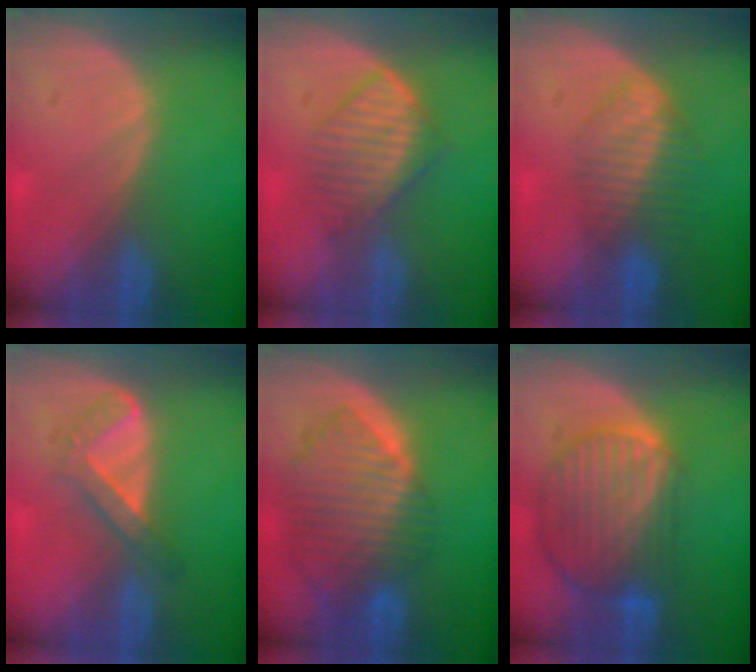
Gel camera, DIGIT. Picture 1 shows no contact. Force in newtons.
{"total": 5.9, "press": 5.6, "slide": 1.7}
{"total": 6.7, "press": 5.7, "slide": 3.5}
{"total": 4.5, "press": 4.4, "slide": 1.0}
{"total": 10.2, "press": 8.8, "slide": 5.1}
{"total": 10.4, "press": 8.9, "slide": 5.4}